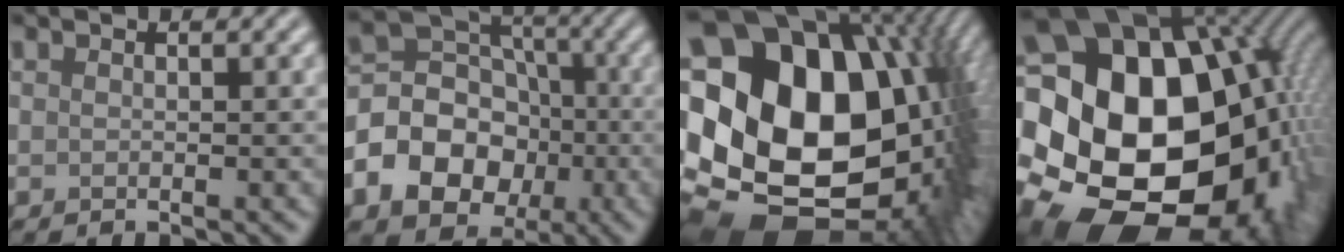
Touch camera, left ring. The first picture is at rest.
{"total": 10.0, "force": [-2.8, 8.3, 4.9], "torque": [-0.090, 0.003, -0.080]}
{"total": 23.0, "force": [2.4, 16.2, 16.1], "torque": [-0.298, -0.010, 0.057]}
{"total": 24.2, "force": [-1.8, 17.7, 16.4], "torque": [-0.295, -0.030, -0.059]}